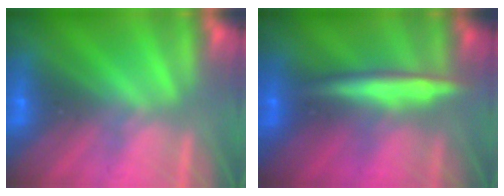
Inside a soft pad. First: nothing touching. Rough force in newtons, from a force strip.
{"total": 2.8}